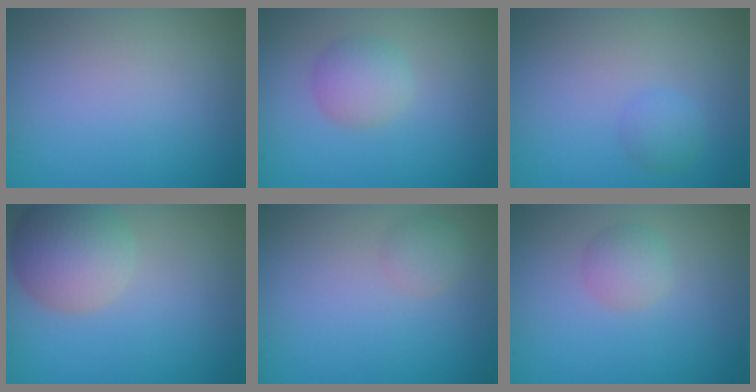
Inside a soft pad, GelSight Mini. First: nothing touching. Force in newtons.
{"total": 2.3, "press": 2.3, "slide": 0.1}
{"total": 1.4, "press": 1.3, "slide": 0.2}
{"total": 5.4, "press": 5.4, "slide": 0.3}
{"total": 1.4, "press": 1.4, "slide": 0.0}
{"total": 1.8, "press": 1.8, "slide": 0.1}